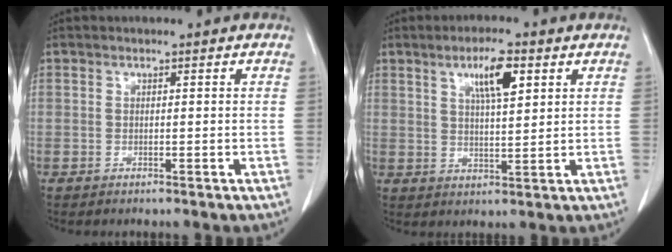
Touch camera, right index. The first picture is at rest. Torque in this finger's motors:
{"motor_torque": [0.43, 0.43, 0.13, 0.06]}